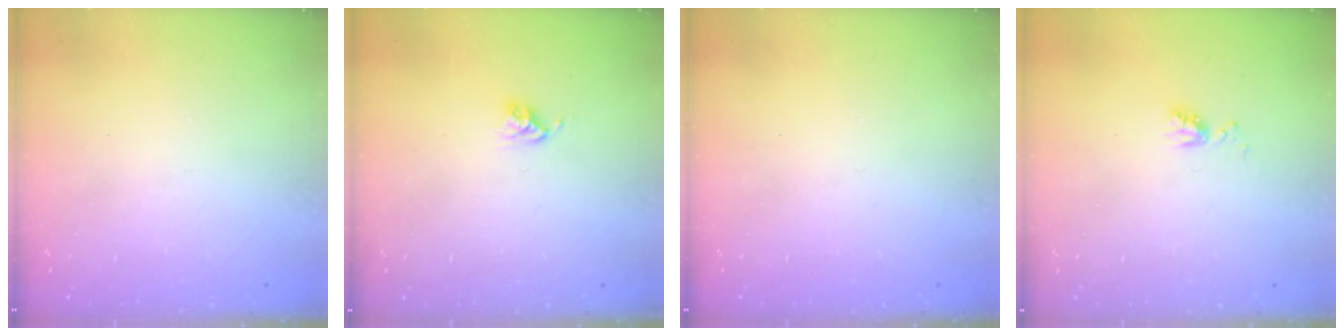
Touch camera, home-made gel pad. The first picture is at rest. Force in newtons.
{"total": 3.9, "press": 3.8, "slide": 0.3}
{"total": 0.0}
{"total": 5.7, "press": 5.7, "slide": 0.8}